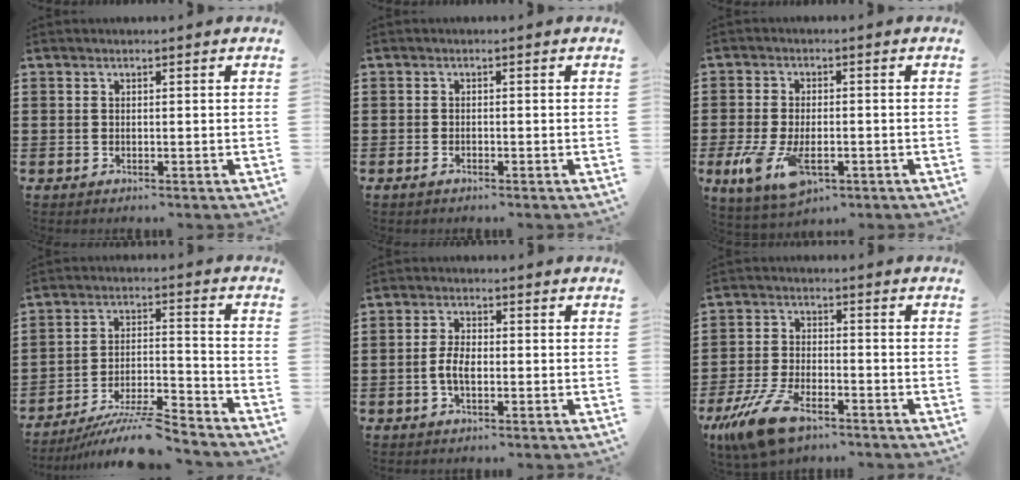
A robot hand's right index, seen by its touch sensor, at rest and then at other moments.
{"total": 0.9, "force": [-0.7, 0.3, 0.5], "torque": [-0.011, -0.004, -0.012]}
{"total": 7.7, "force": [-2.8, 3.7, 6.2], "torque": [-0.150, -0.015, -0.053]}
{"total": 9.2, "force": [-8.2, 0.7, 4.0], "torque": [-0.063, 0.016, -0.156]}
{"total": 3.7, "force": [-0.9, 1.7, 3.1], "torque": [-0.078, -0.001, -0.022]}
{"total": 9.9, "force": [-6.8, 3.6, 6.3], "torque": [-0.146, 0.008, -0.130]}